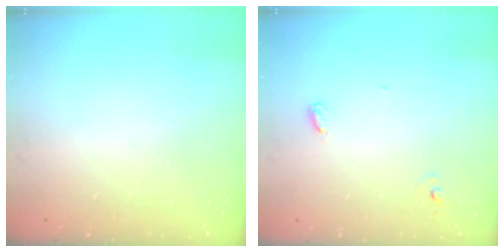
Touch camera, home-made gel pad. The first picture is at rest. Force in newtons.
{"total": 4.5, "press": 4.5, "slide": 0.4}